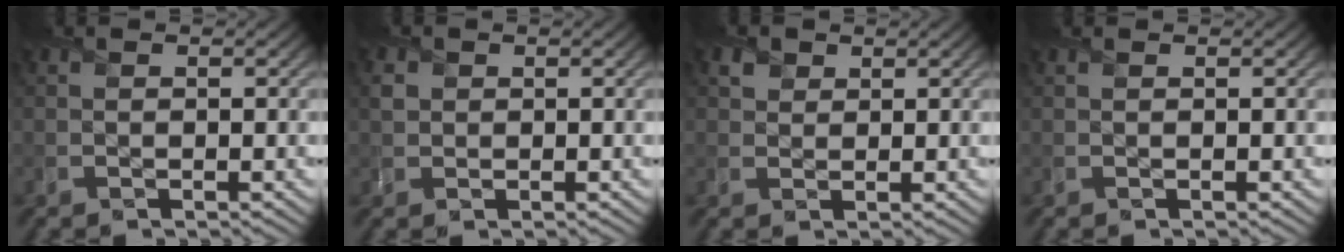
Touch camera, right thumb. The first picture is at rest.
{"total": 1.4, "force": [0.5, 1.2, 0.3], "torque": [-0.012, 0.002, 0.009]}
{"total": 1.7, "force": [1.1, 1.3, 0.0], "torque": [-0.005, -0.002, 0.022]}
{"total": 0.0}